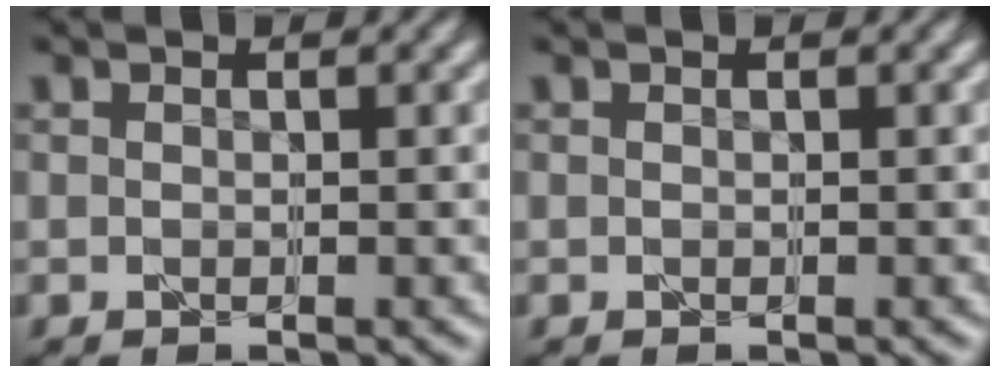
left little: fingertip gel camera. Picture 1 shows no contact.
{"total": 0.0}